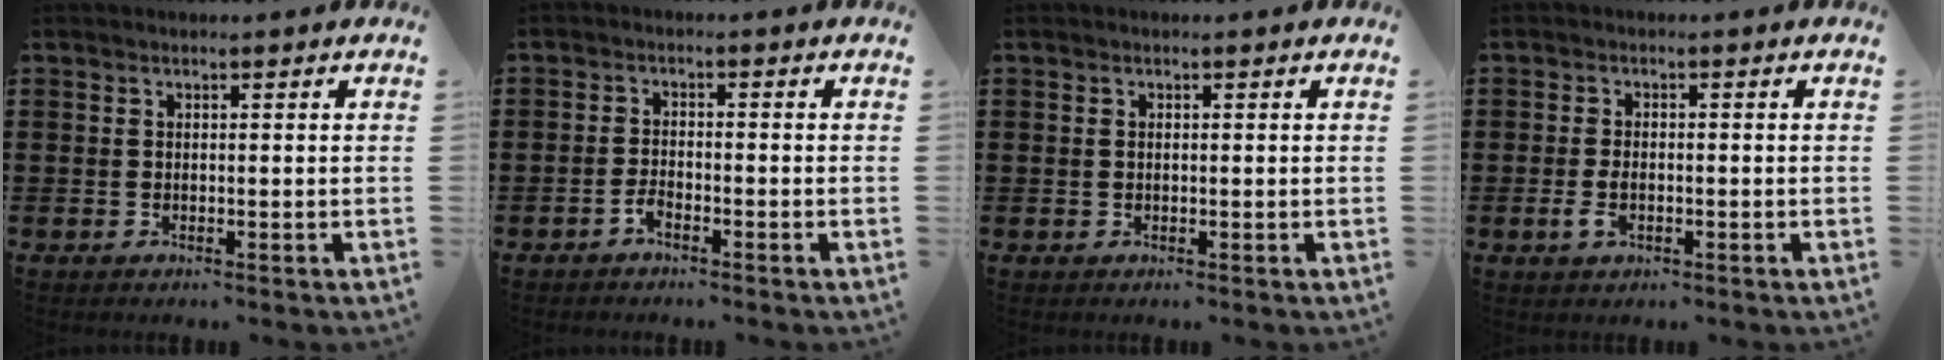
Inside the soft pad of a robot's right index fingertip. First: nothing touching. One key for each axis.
{"total": 1.9, "fx": -1.5, "fy": 0.6, "fz": 1.0, "tx": -0.022, "ty": 0.001, "tz": -0.029}
{"total": 0.5, "fx": 0.0, "fy": 0.3, "fz": 0.4, "tx": -0.010, "ty": 0.000, "tz": 0.001}
{"total": 2.6, "fx": -0.8, "fy": 1.2, "fz": 2.1, "tx": -0.056, "ty": -0.009, "tz": -0.017}